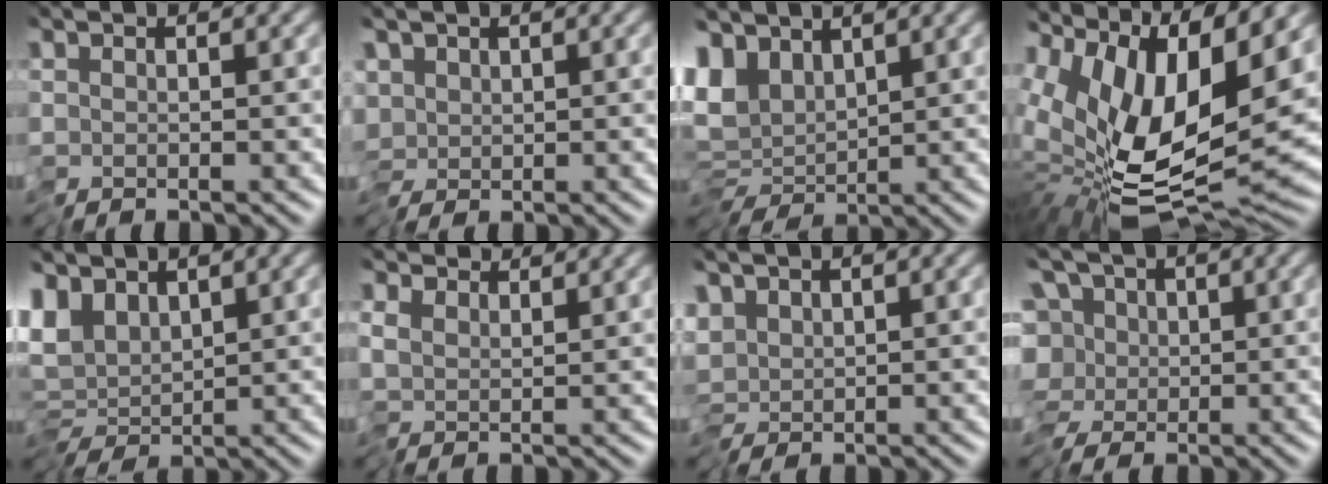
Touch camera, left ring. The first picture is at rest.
{"total": 2.0, "force": [-0.3, 1.2, 1.6], "torque": [-0.028, 0.008, -0.013]}
{"total": 5.7, "force": [2.0, 3.4, 4.1], "torque": [-0.059, -0.008, 0.040]}
{"total": 12.6, "force": [4.0, 5.7, 10.5], "torque": [-0.190, 0.003, 0.075]}
{"total": 6.1, "force": [1.8, 3.3, 4.7], "torque": [-0.074, -0.007, 0.031]}
{"total": 3.3, "force": [2.7, 1.3, 1.4], "torque": [-0.034, 0.007, 0.036]}
{"total": 1.7, "force": [0.2, 0.9, 1.4], "torque": [-0.026, 0.007, -0.004]}
{"total": 7.8, "force": [-0.7, 6.3, 4.6], "torque": [-0.059, 0.022, -0.055]}